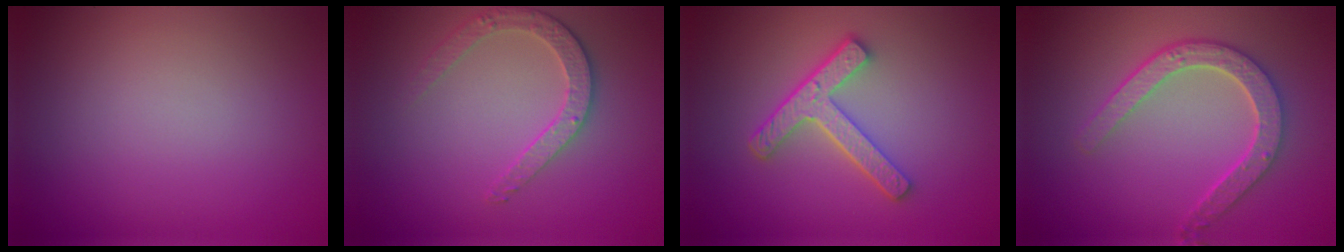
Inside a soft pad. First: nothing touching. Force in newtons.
{"total": 2.7, "press": 2.6, "slide": 0.7}
{"total": 4.3, "press": 3.3, "slide": 2.9}
{"total": 4.5, "press": 3.6, "slide": 2.8}